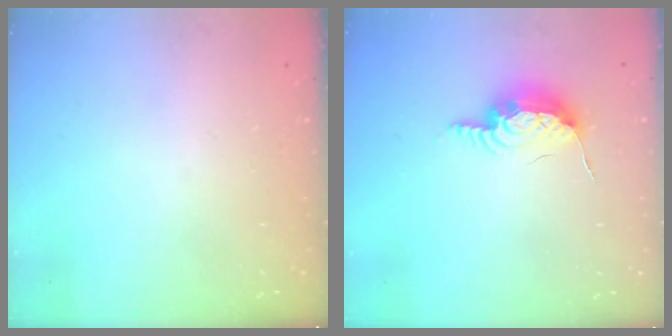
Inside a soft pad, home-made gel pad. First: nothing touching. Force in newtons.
{"total": 10.3, "press": 10.2, "slide": 0.9}